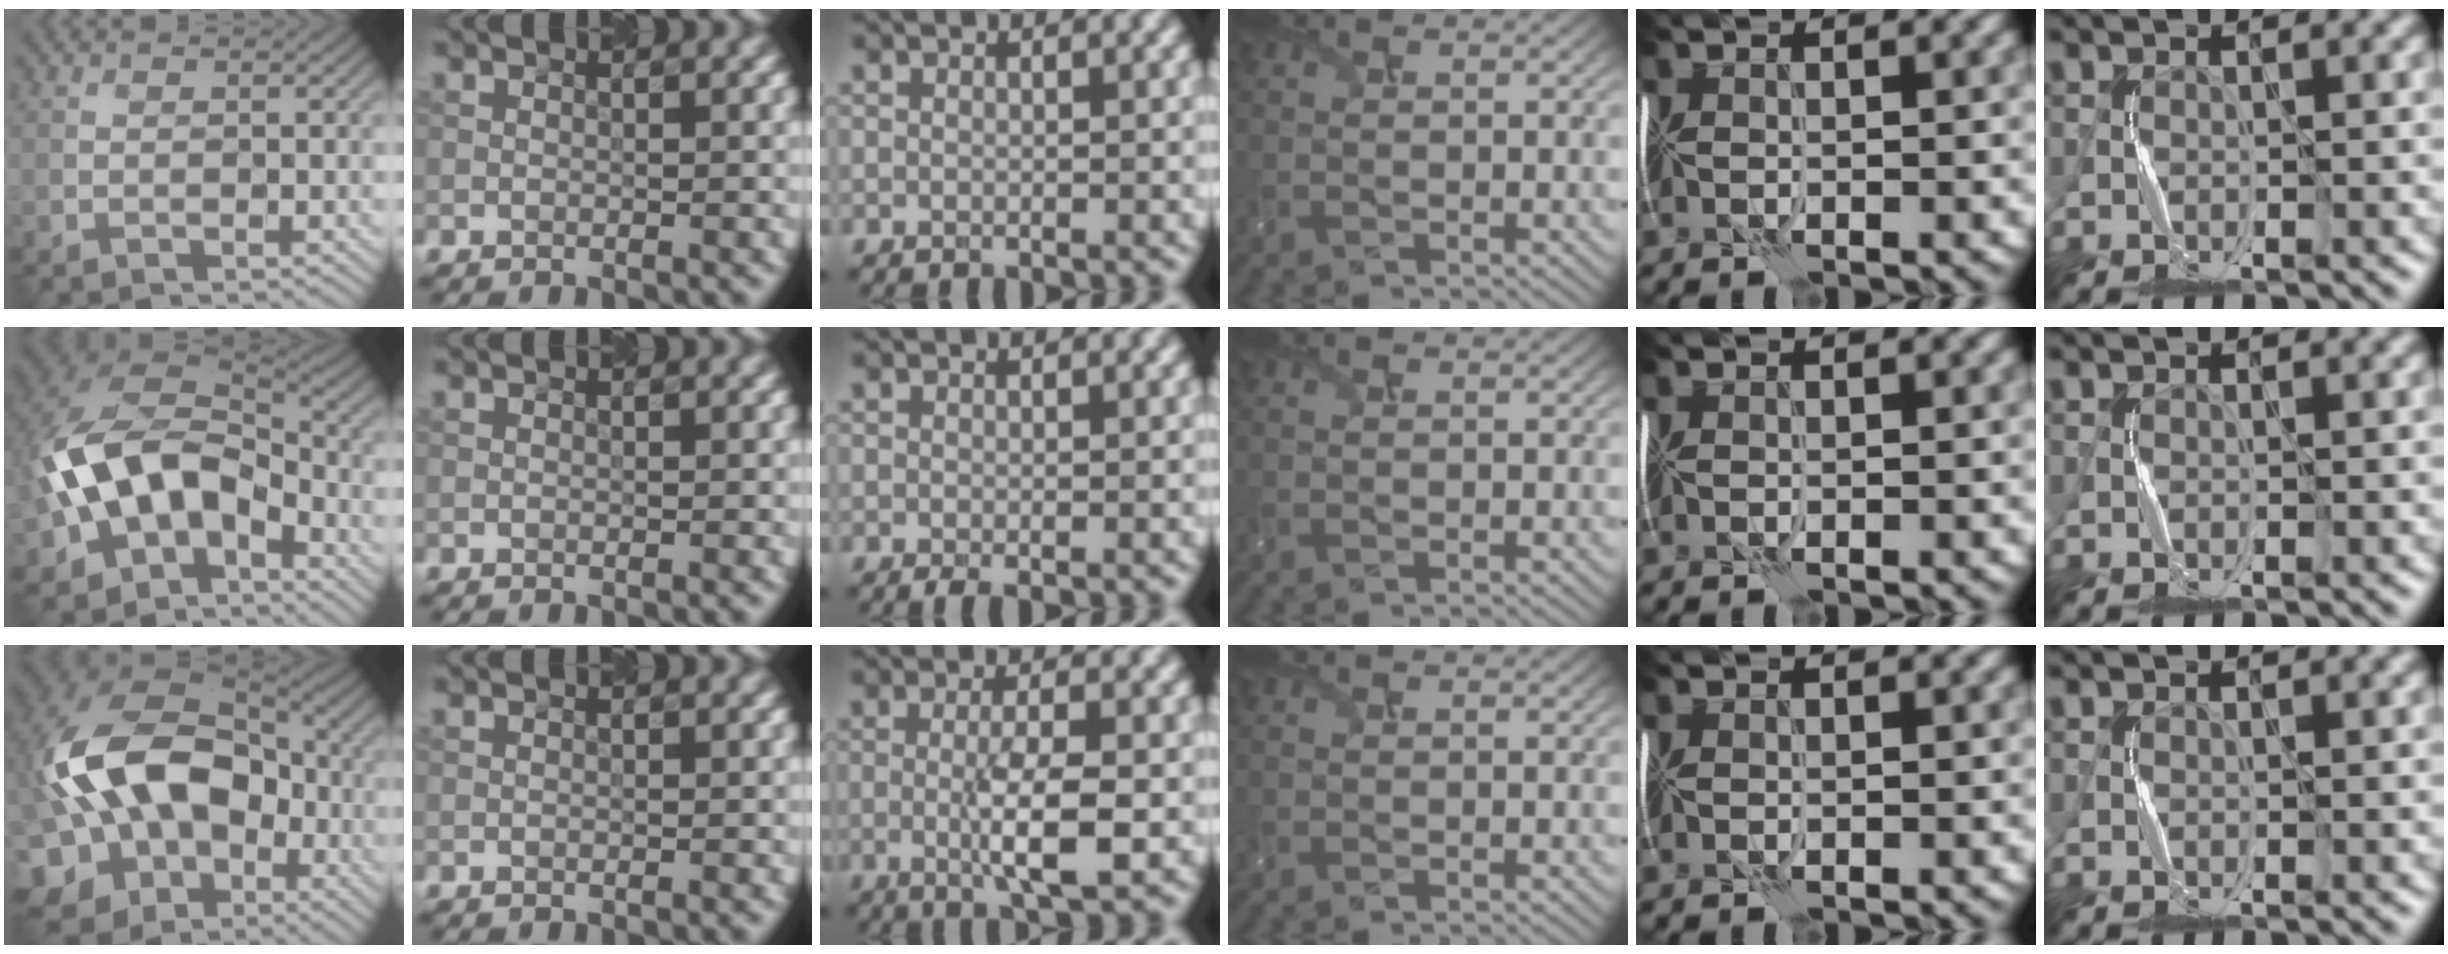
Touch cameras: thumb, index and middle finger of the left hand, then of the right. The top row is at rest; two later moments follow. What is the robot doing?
{"motion": "shake", "object": "handbell"}